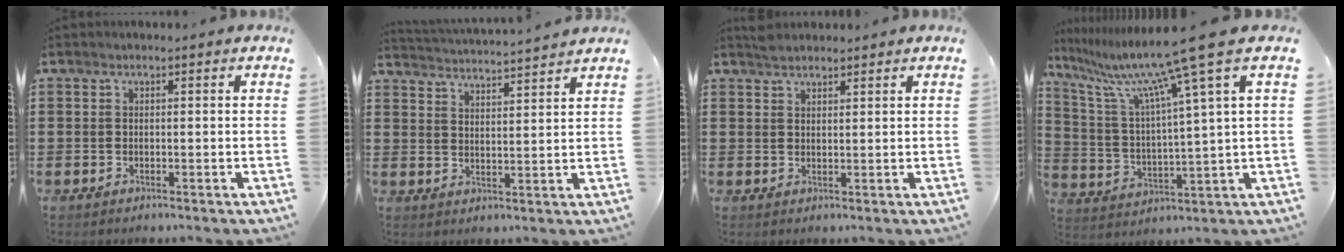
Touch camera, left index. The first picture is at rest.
{"total": 3.3, "force": [3.2, -0.7, -0.1], "torque": [-0.014, -0.027, 0.053]}
{"total": 1.9, "force": [1.8, 0.6, 0.2], "torque": [-0.008, 0.002, 0.036]}
{"total": 11.8, "force": [8.2, -1.1, 8.4], "torque": [-0.192, -0.042, 0.125]}